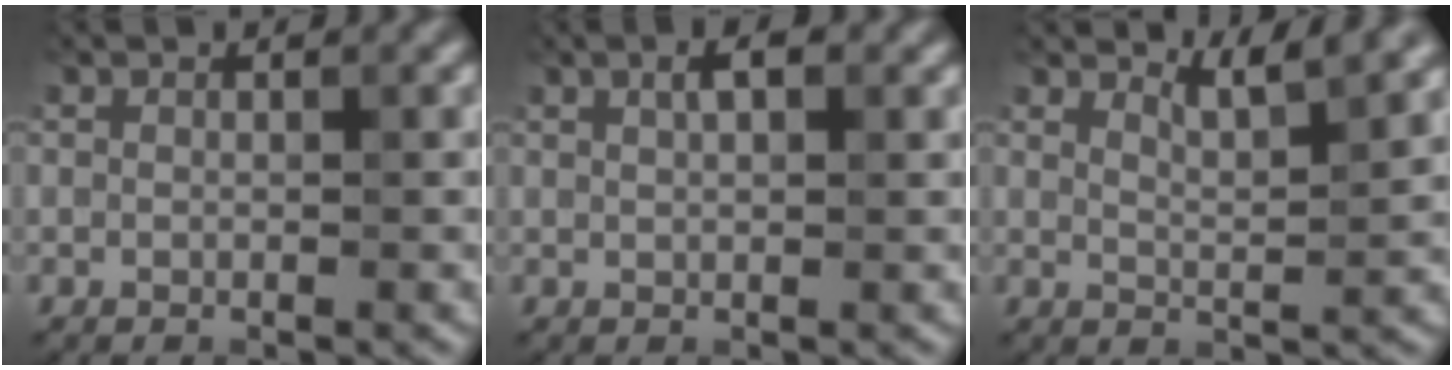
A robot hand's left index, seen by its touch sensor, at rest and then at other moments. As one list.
[{"total": 2.1, "force": [1.0, 0.8, 1.6], "torque": [-0.022, 0.001, 0.019]}, {"total": 2.7, "force": [2.3, 0.4, 1.3], "torque": [-0.015, -0.001, 0.037]}]